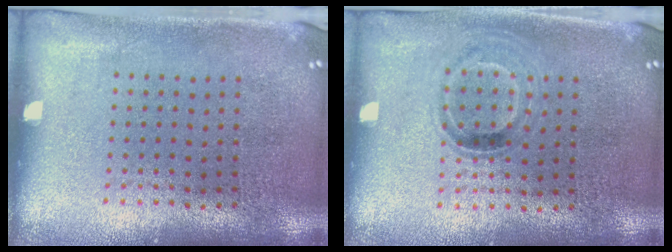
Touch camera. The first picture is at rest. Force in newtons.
{"total": 1.0, "press": 0.8, "slide": 0.6}